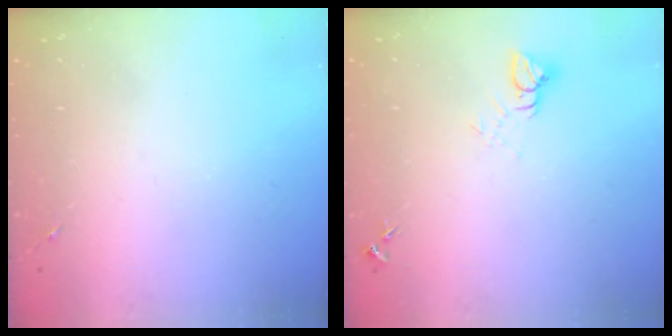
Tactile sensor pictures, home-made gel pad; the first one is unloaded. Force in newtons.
{"total": 5.0, "press": 5.0, "slide": 0.4}